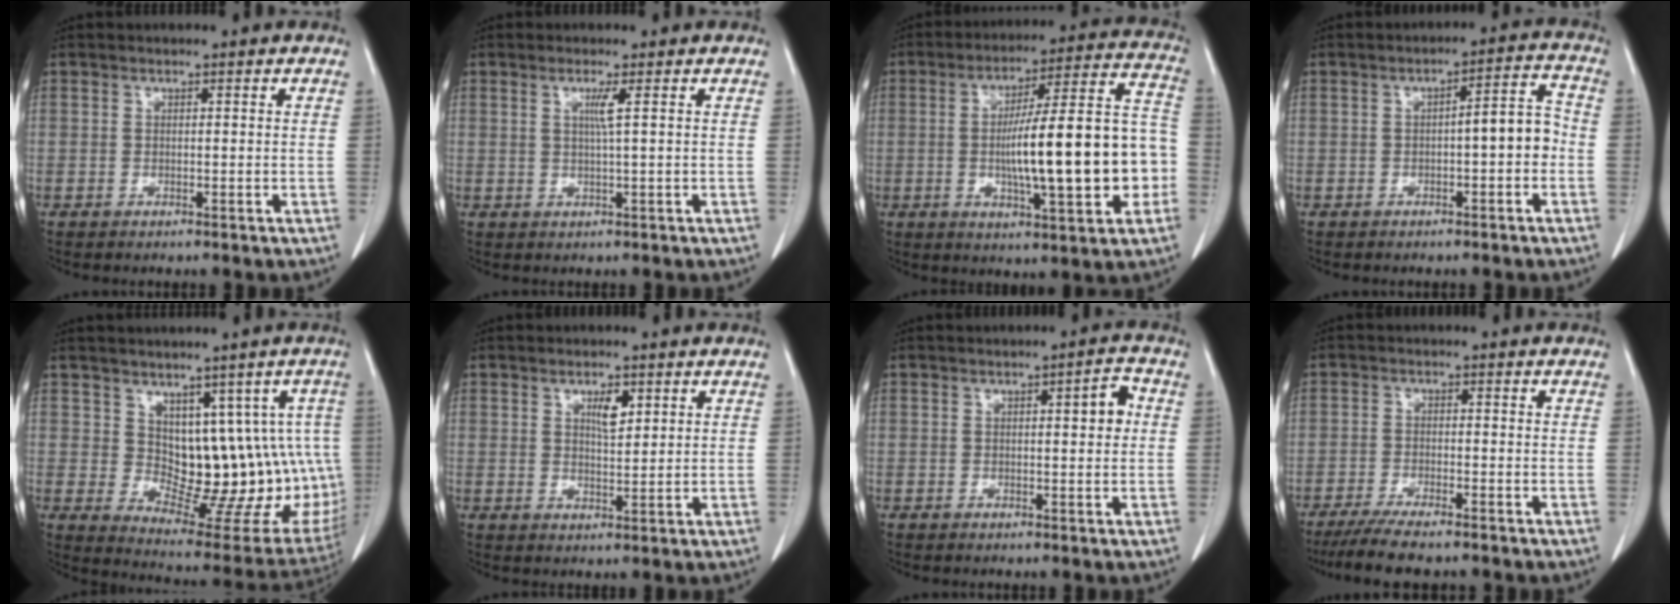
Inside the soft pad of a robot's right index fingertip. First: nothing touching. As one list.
[{"total": 2.2, "force": [0.6, -0.6, 2.0], "torque": [-0.046, -0.003, 0.013]}, {"total": 19.5, "force": [-2.8, 3.1, 19.0], "torque": [-0.267, 0.031, -0.033]}, {"total": 5.3, "force": [-1.0, 1.1, 5.1], "torque": [-0.070, 0.024, -0.016]}, {"total": 14.4, "force": [2.7, 8.6, 11.2], "torque": [-0.112, 0.012, 0.065]}, {"total": 3.3, "force": [1.5, 1.1, 2.7], "torque": [-0.048, -0.002, 0.026]}, {"total": 3.2, "force": [0.5, 0.8, 3.1], "torque": [-0.043, 0.006, 0.003]}, {"total": 7.9, "force": [-6.5, 0.8, 4.3], "torque": [-0.070, -0.018, -0.107]}]